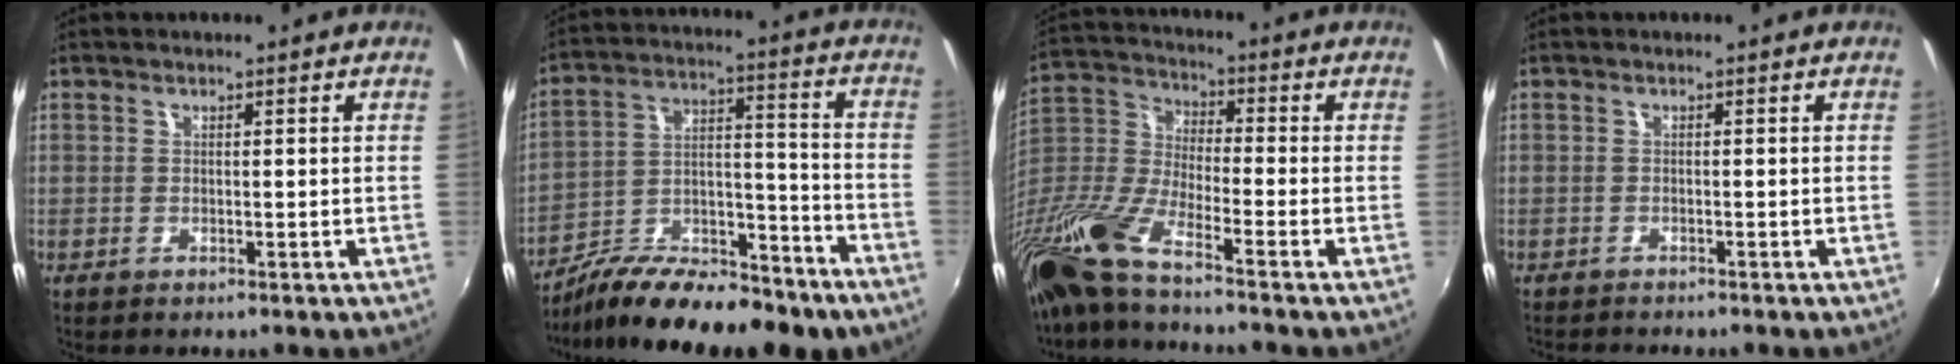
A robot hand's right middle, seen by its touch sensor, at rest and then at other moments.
{"total": 20.7, "force": [-15.4, 6.8, 11.9], "torque": [-0.207, -0.009, -0.243]}
{"total": 14.1, "force": [-10.5, 1.5, 9.3], "torque": [-0.199, -0.027, -0.221]}
{"total": 2.4, "force": [-2.3, 0.3, 0.5], "torque": [-0.020, -0.015, -0.040]}